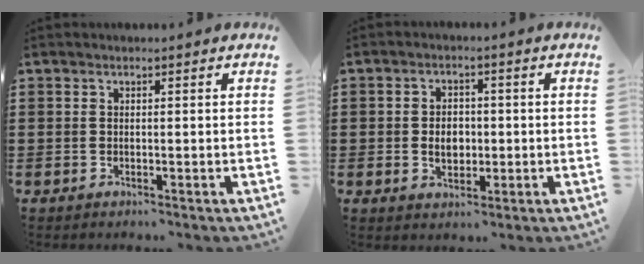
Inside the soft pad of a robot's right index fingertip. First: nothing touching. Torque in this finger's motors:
{"motor_torque": [2.14, 0.00, 0.15, 0.02]}